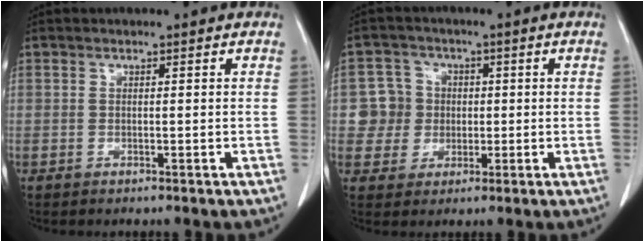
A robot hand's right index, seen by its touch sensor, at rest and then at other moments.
{"total": 5.6, "force": [0.1, 5.5, 0.4], "torque": [-0.003, 0.019, 0.006]}